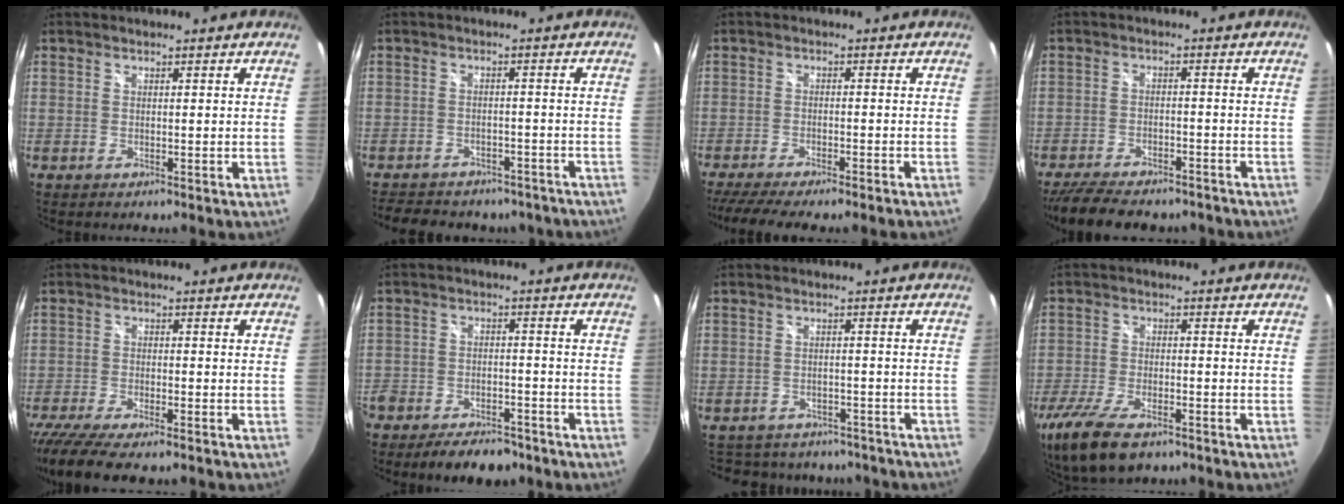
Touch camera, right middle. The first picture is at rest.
{"total": 15.5, "force": [-12.5, 6.9, 6.0], "torque": [-0.133, -0.002, -0.159]}
{"total": 11.2, "force": [-9.5, 0.8, 5.8], "torque": [-0.127, -0.036, -0.147]}
{"total": 14.6, "force": [-12.0, 4.7, 7.0], "torque": [-0.147, -0.030, -0.179]}
{"total": 11.4, "force": [-9.4, 2.1, 6.0], "torque": [-0.141, -0.048, -0.162]}
{"total": 12.7, "force": [-9.5, 6.3, 5.5], "torque": [-0.142, -0.004, -0.142]}
{"total": 17.0, "force": [-14.0, 7.6, 6.0], "torque": [-0.130, 0.009, -0.176]}
{"total": 13.6, "force": [-9.2, 5.4, 8.4], "torque": [-0.198, -0.045, -0.167]}